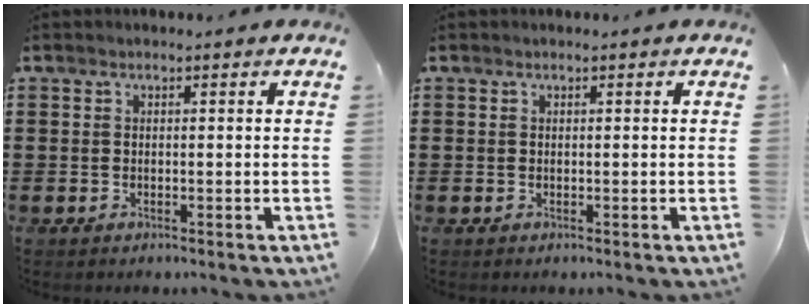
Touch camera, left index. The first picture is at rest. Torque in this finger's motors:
{"motor_torque": [-0.04, -0.01, 0.03, -0.01]}